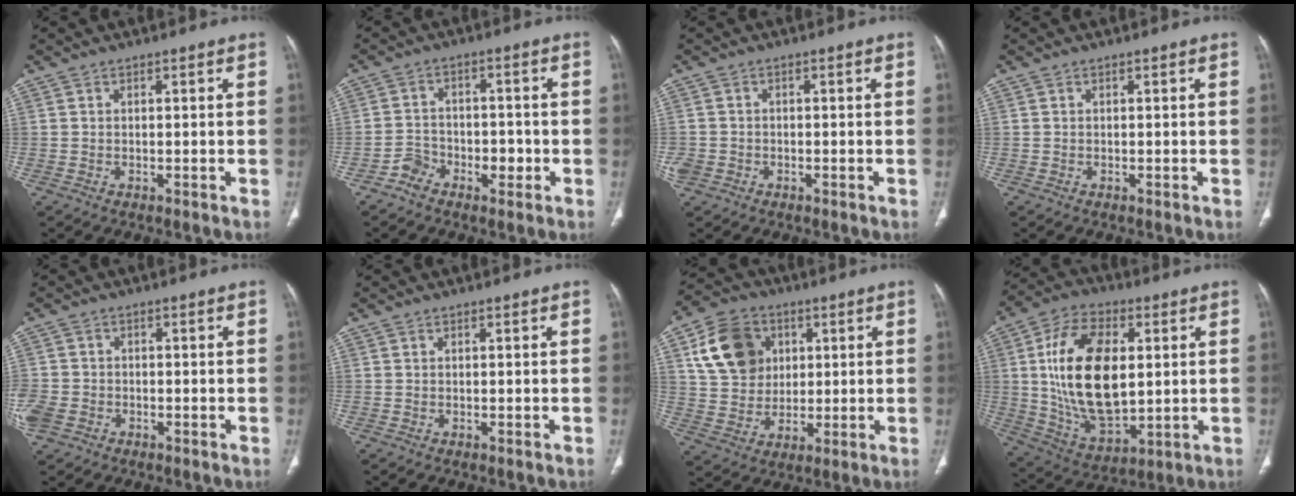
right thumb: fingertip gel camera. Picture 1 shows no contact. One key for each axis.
{"total": 5.2, "fx": -2.8, "fy": 3.5, "fz": 2.7, "tx": -0.026, "ty": 0.028, "tz": -0.051}
{"total": 2.8, "fx": -1.2, "fy": 2.3, "fz": 1.0, "tx": -0.020, "ty": 0.009, "tz": -0.022}
{"total": 0.0}
{"total": 5.6, "fx": -2.4, "fy": 4.5, "fz": 2.5, "tx": -0.066, "ty": 0.013, "tz": -0.041}
{"total": 0.0}
{"total": 14.6, "fx": 4.3, "fy": 12.0, "fz": 7.0, "tx": -0.101, "ty": 0.001, "tz": 0.081}
{"total": 21.3, "fx": 2.8, "fy": 12.0, "fz": 17.4, "tx": -0.304, "ty": -0.010, "tz": 0.059}